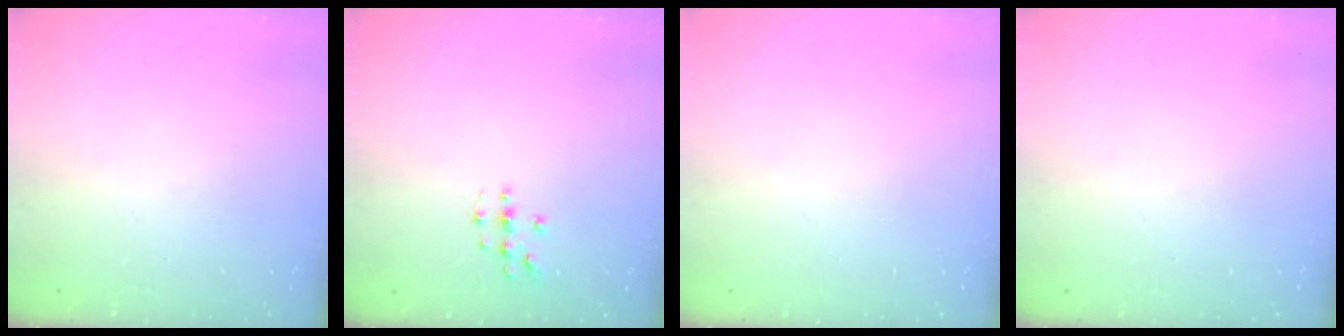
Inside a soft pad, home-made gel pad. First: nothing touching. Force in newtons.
{"total": 3.1, "press": 3.1, "slide": 0.3}
{"total": 0.0}
{"total": 0.0}